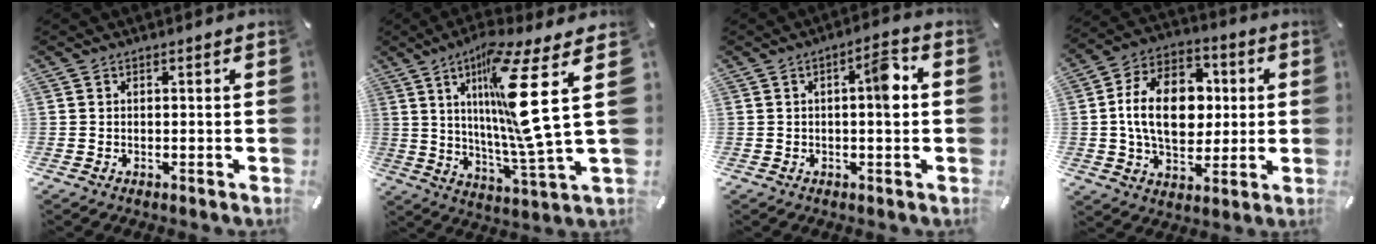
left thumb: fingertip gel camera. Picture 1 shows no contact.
{"total": 19.9, "force": [6.4, 1.2, 18.8], "torque": [-0.347, -0.041, 0.074]}
{"total": 6.9, "force": [0.7, 2.1, 6.6], "torque": [-0.092, 0.005, 0.003]}
{"total": 16.9, "force": [0.7, 11.8, 12.1], "torque": [-0.233, 0.012, 0.008]}